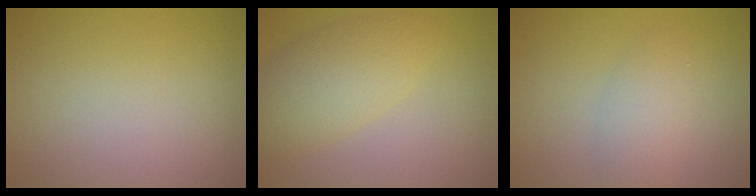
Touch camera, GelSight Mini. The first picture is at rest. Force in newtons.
{"total": 4.8, "press": 4.8, "slide": 0.0}
{"total": 2.7, "press": 2.7, "slide": 0.2}